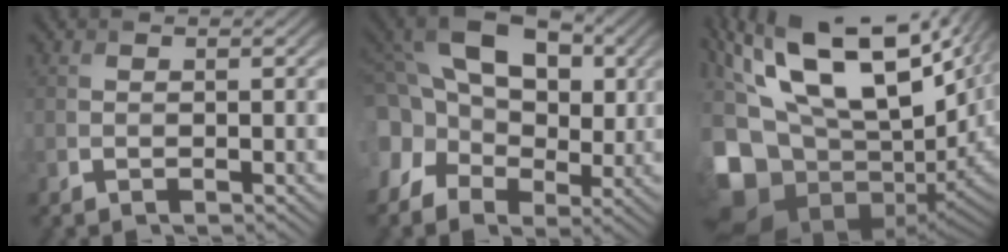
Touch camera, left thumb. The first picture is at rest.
{"total": 18.5, "force": [4.1, 14.0, 11.4], "torque": [-0.263, 0.026, 0.068]}
{"total": 19.0, "force": [6.0, 9.9, 15.1], "torque": [-0.323, -0.002, 0.131]}